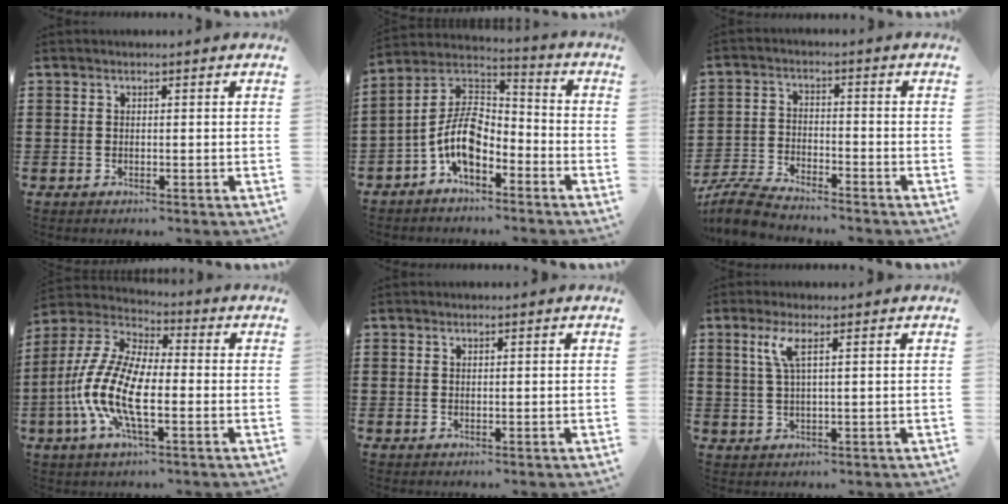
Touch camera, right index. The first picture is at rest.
{"total": 8.9, "force": [-4.0, 4.3, 6.7], "torque": [-0.172, -0.015, -0.089]}
{"total": 5.7, "force": [-5.5, 0.4, 1.3], "torque": [-0.049, -0.003, -0.116]}
{"total": 11.9, "force": [-3.3, 4.4, 10.5], "torque": [-0.259, -0.017, -0.070]}
{"total": 0.0}
{"total": 3.8, "force": [1.5, 0.4, 3.5], "torque": [-0.081, 0.000, 0.020]}